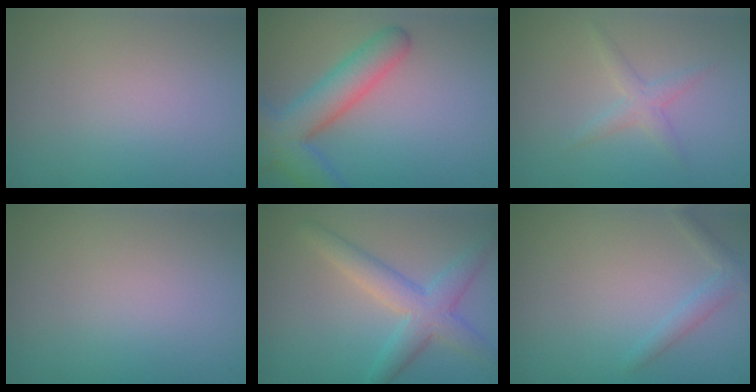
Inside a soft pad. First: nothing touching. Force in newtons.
{"total": 5.8, "press": 5.8, "slide": 0.2}
{"total": 1.6, "press": 1.6, "slide": 0.1}
{"total": 0.0}
{"total": 4.3, "press": 4.3, "slide": 0.1}
{"total": 1.6, "press": 1.6, "slide": 0.1}